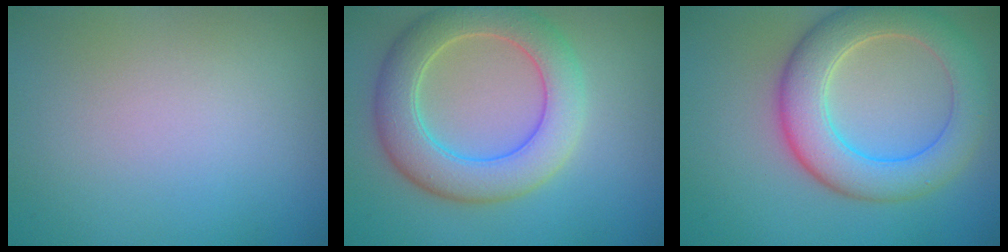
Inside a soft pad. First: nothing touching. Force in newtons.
{"total": 6.9, "press": 6.9, "slide": 0.8}
{"total": 7.0, "press": 7.0, "slide": 0.6}